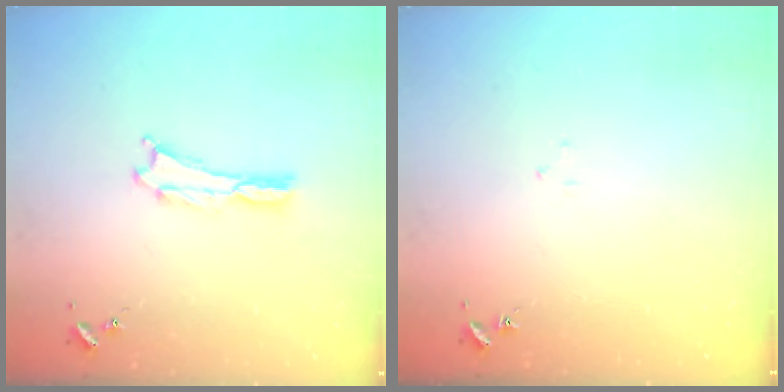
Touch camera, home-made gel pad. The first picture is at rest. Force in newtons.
{"total": 1.6, "press": 1.6, "slide": 0.1}